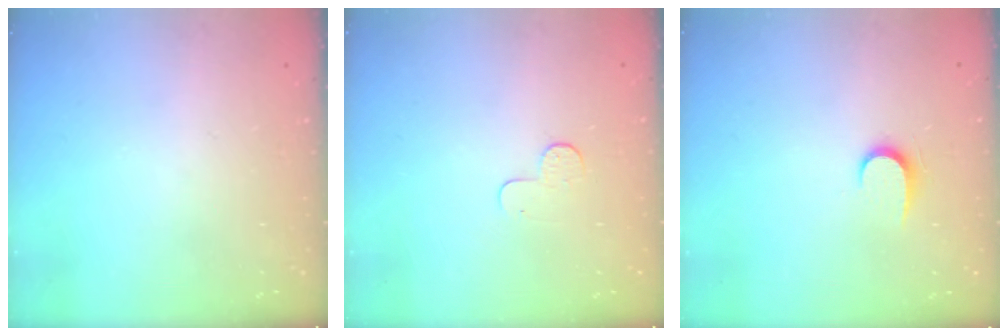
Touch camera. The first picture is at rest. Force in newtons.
{"total": 4.9, "press": 4.8, "slide": 0.5}
{"total": 6.1, "press": 6.1, "slide": 0.6}